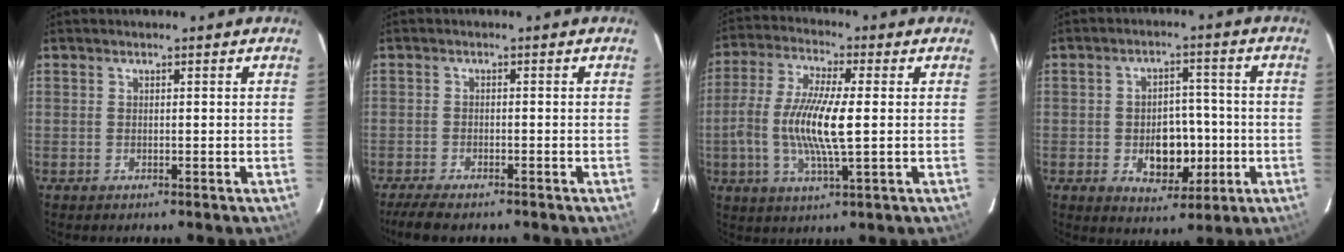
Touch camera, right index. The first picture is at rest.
{"total": 6.1, "force": [-5.0, 1.3, 3.2], "torque": [-0.081, -0.022, -0.090]}
{"total": 12.5, "force": [-0.9, 2.5, 12.2], "torque": [-0.246, -0.001, -0.022]}
{"total": 8.7, "force": [-2.1, 5.9, 6.0], "torque": [-0.107, 0.005, -0.015]}